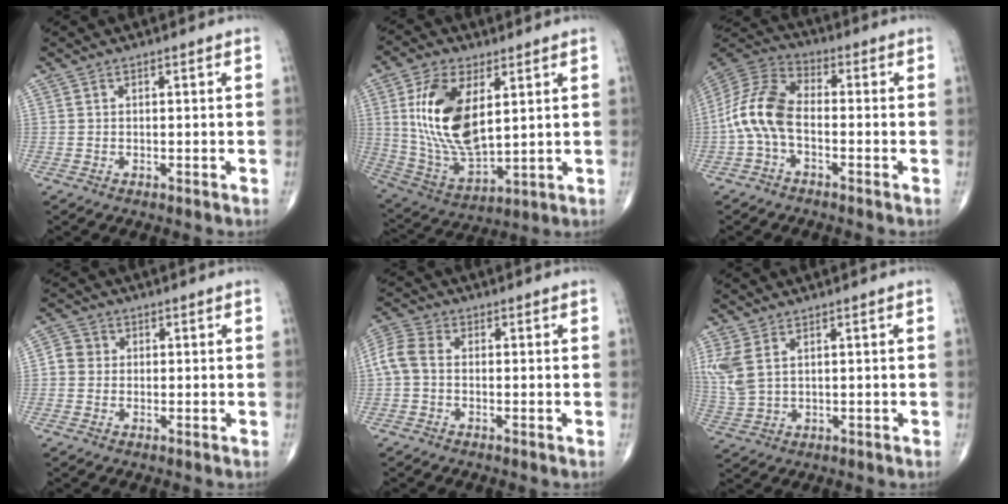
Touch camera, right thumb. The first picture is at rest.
{"total": 17.4, "force": [4.4, 8.7, 14.4], "torque": [-0.271, -0.022, 0.096]}
{"total": 11.3, "force": [-2.2, 6.3, 9.2], "torque": [-0.191, 0.035, -0.056]}
{"total": 3.5, "force": [0.0, 3.3, 1.1], "torque": [-0.005, 0.008, -0.007]}
{"total": 6.0, "force": [-0.4, 4.0, 4.4], "torque": [-0.101, 0.017, -0.019]}
{"total": 5.9, "force": [2.4, 3.2, 4.4], "torque": [-0.118, -0.001, 0.060]}